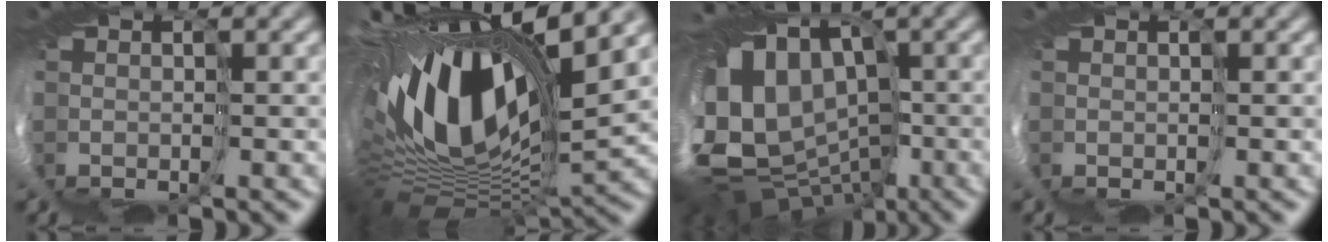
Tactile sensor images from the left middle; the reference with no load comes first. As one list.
[{"total": 13.6, "force": [3.3, 6.3, 11.6], "torque": [-0.231, -0.007, 0.057]}, {"total": 13.6, "force": [-2.7, 10.4, 8.3], "torque": [-0.151, 0.004, -0.042]}, {"total": 0.0}]